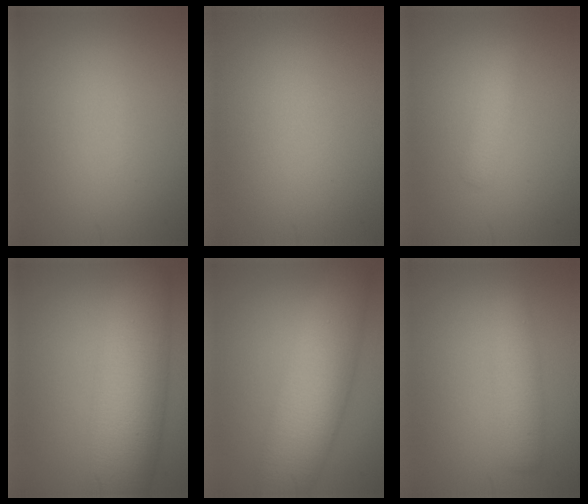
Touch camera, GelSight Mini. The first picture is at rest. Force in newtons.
{"total": 0.0}
{"total": 1.4, "press": 1.4, "slide": 0.0}
{"total": 10.3, "press": 10.3, "slide": 0.1}
{"total": 9.2, "press": 9.2, "slide": 0.1}
{"total": 2.9, "press": 2.9, "slide": 0.1}